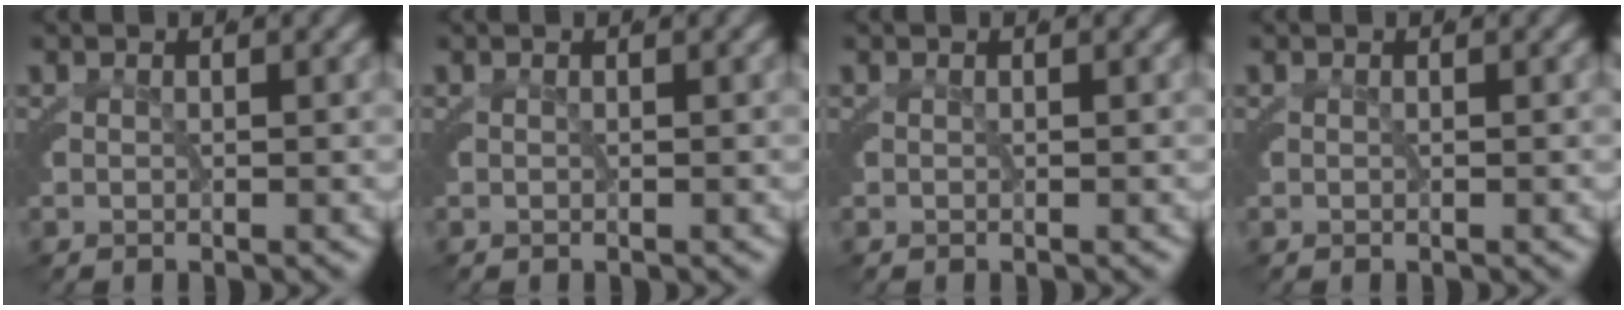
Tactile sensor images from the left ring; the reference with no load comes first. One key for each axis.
{"total": 0.0}
{"total": 0.0}
{"total": 0.0}